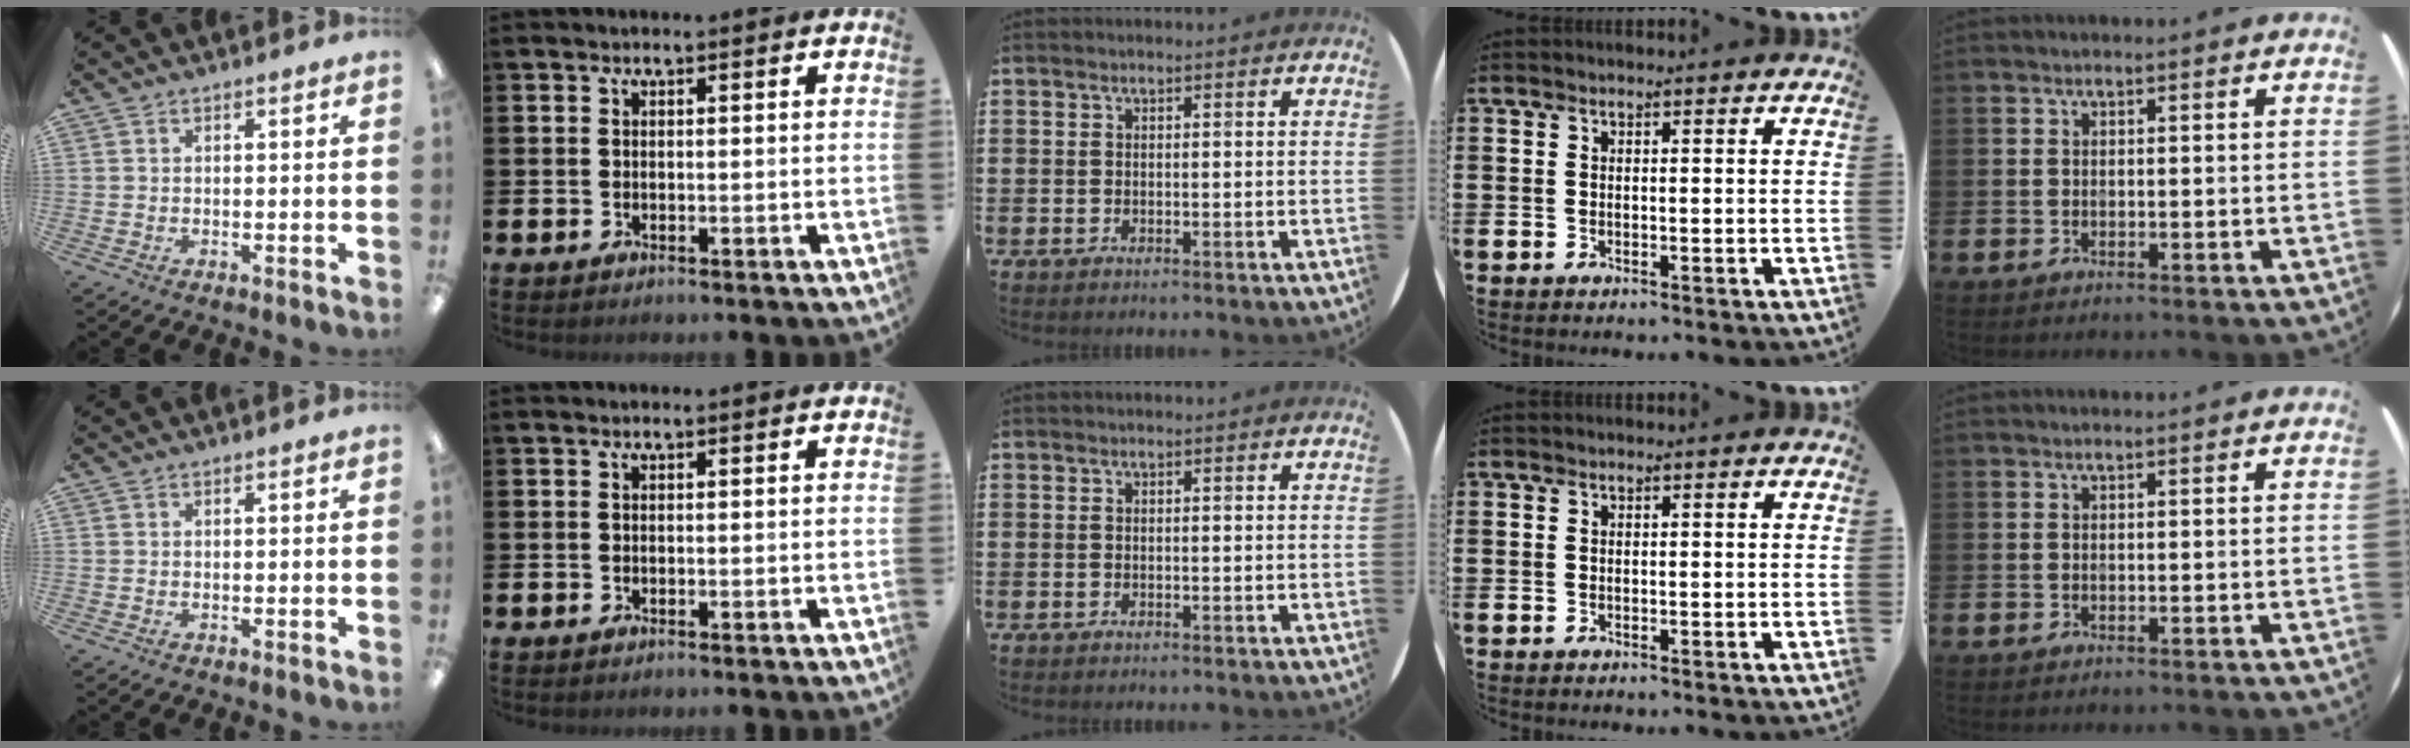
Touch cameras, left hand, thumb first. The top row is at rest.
{}